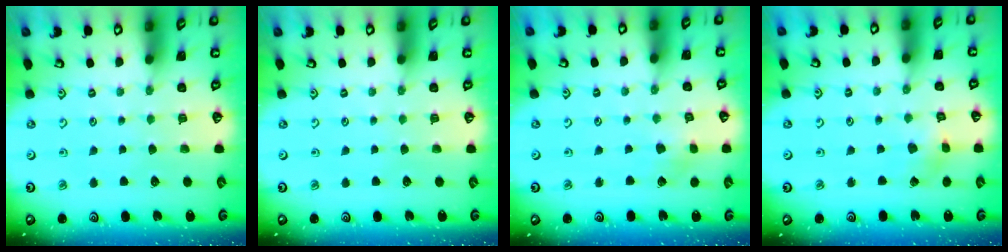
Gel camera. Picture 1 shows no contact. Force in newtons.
{"total": 0.0}
{"total": 2.8, "press": 2.8, "slide": 0.6}
{"total": 2.0, "press": 2.0, "slide": 0.3}